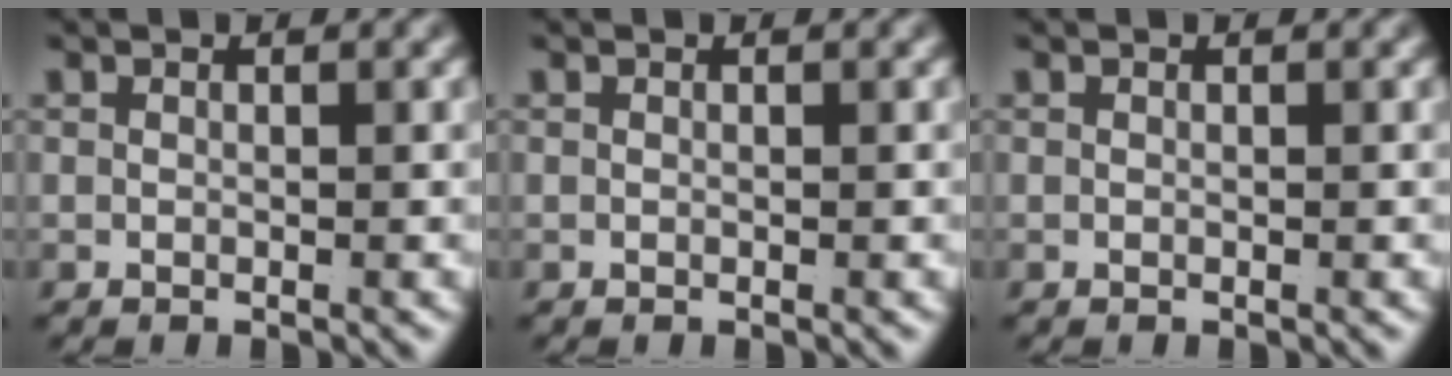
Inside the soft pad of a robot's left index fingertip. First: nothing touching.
{"total": 0.0}
{"total": 0.0}